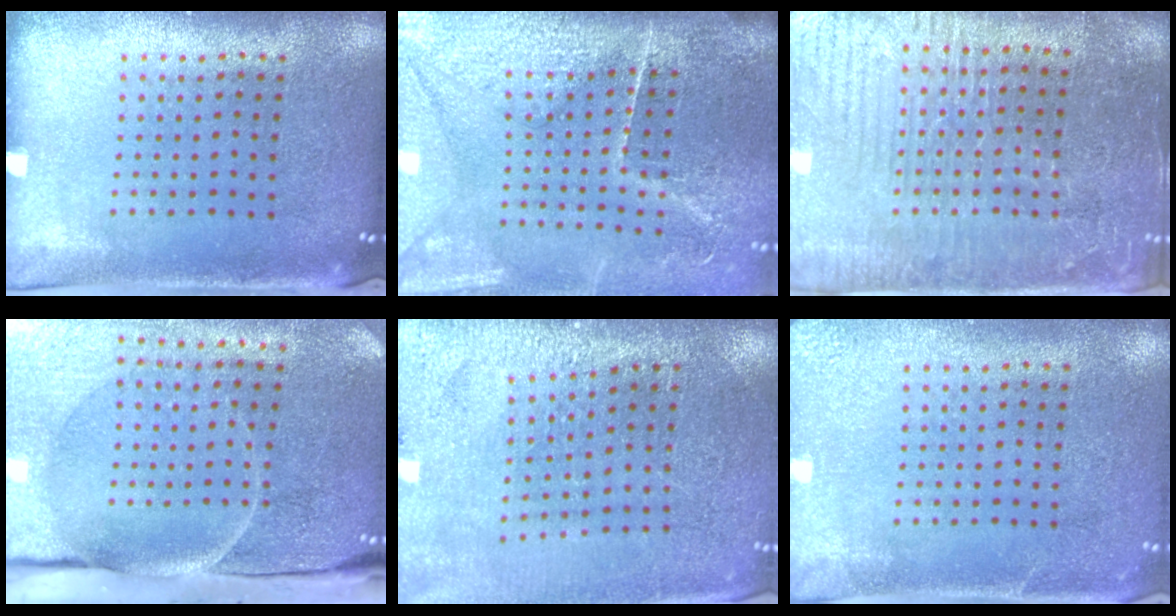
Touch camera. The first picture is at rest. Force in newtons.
{"total": 4.5, "press": 3.9, "slide": 2.3}
{"total": 3.9, "press": 3.7, "slide": 1.1}
{"total": 4.9, "press": 3.9, "slide": 3.0}
{"total": 2.9, "press": 2.9, "slide": 0.2}
{"total": 2.5, "press": 2.4, "slide": 0.3}